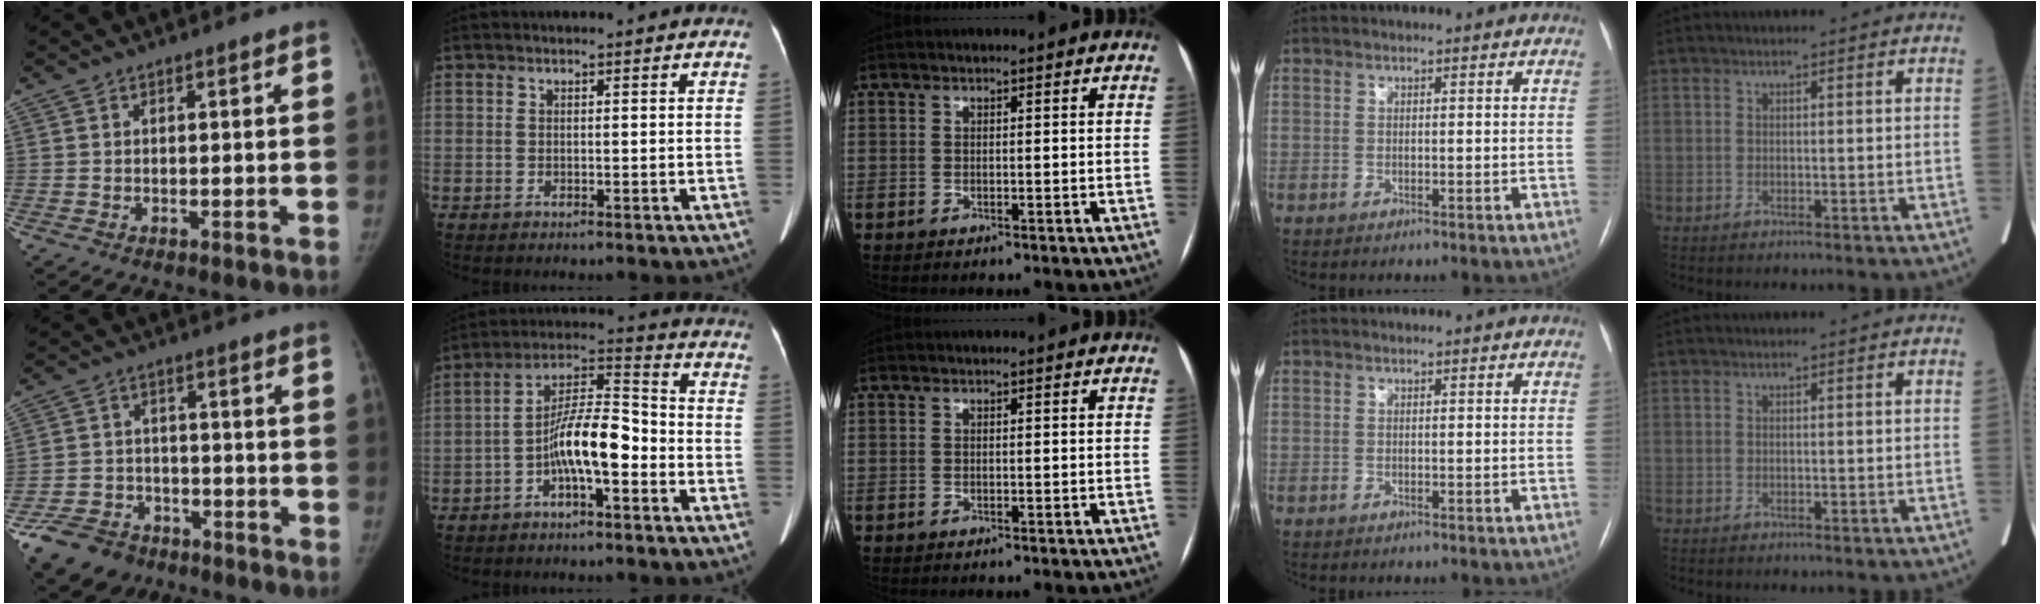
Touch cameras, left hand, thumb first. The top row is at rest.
{"thumb": {"total": 10.8, "force": [-7.4, 7.1, 3.2], "torque": [-0.058, 0.036, -0.125]}, "index": {"total": 10.0, "force": [-3.8, 2.5, 8.9], "torque": [-0.170, 0.023, -0.067]}}